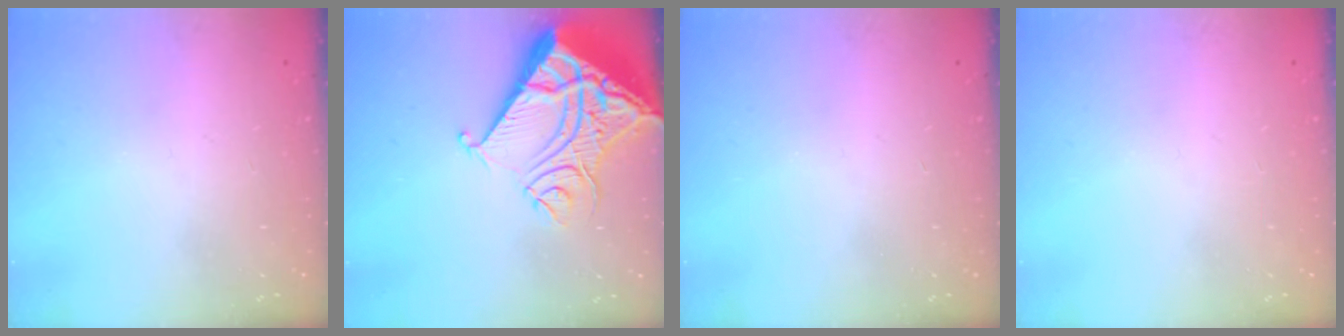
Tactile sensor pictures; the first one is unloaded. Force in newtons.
{"total": 19.5, "press": 19.4, "slide": 2.7}
{"total": 0.0}
{"total": 0.0}